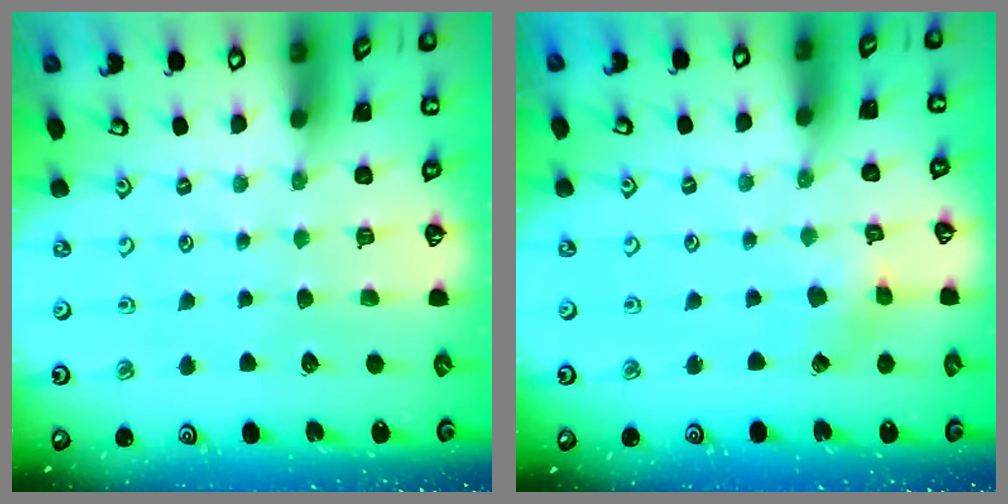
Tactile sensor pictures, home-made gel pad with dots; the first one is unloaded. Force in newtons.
{"total": 2.3, "press": 2.3, "slide": 0.4}